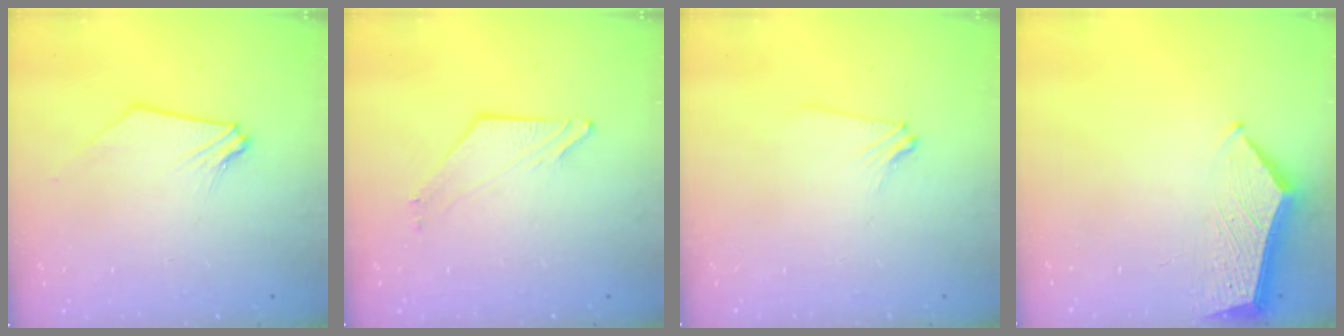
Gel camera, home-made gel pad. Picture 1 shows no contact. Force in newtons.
{"total": 3.8, "press": 3.8, "slide": 0.6}
{"total": 3.2, "press": 3.2, "slide": 0.5}
{"total": 7.1, "press": 7.1, "slide": 0.6}